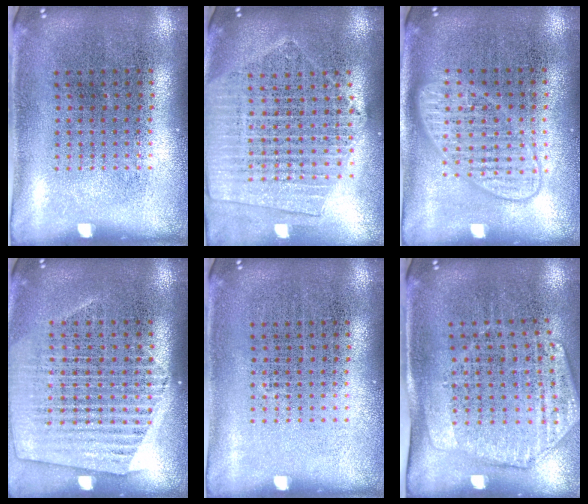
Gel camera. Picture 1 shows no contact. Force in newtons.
{"total": 2.0, "press": 1.8, "slide": 0.9}
{"total": 1.8, "press": 1.8, "slide": 0.3}
{"total": 1.5, "press": 1.5, "slide": 0.5}
{"total": 0.0}
{"total": 1.8, "press": 1.5, "slide": 1.0}